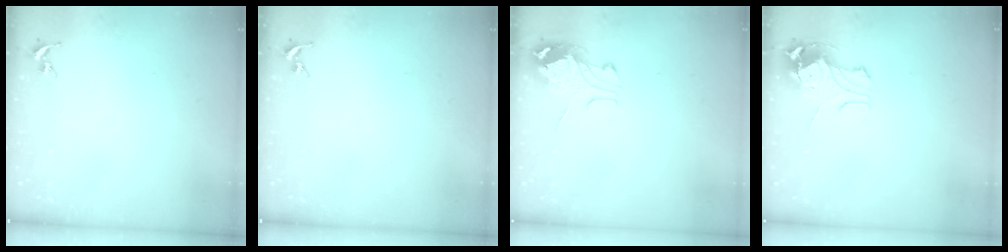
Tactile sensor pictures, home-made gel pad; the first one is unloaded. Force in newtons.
{"total": 0.0}
{"total": 9.8, "press": 9.8, "slide": 1.2}
{"total": 10.8, "press": 10.8, "slide": 1.2}